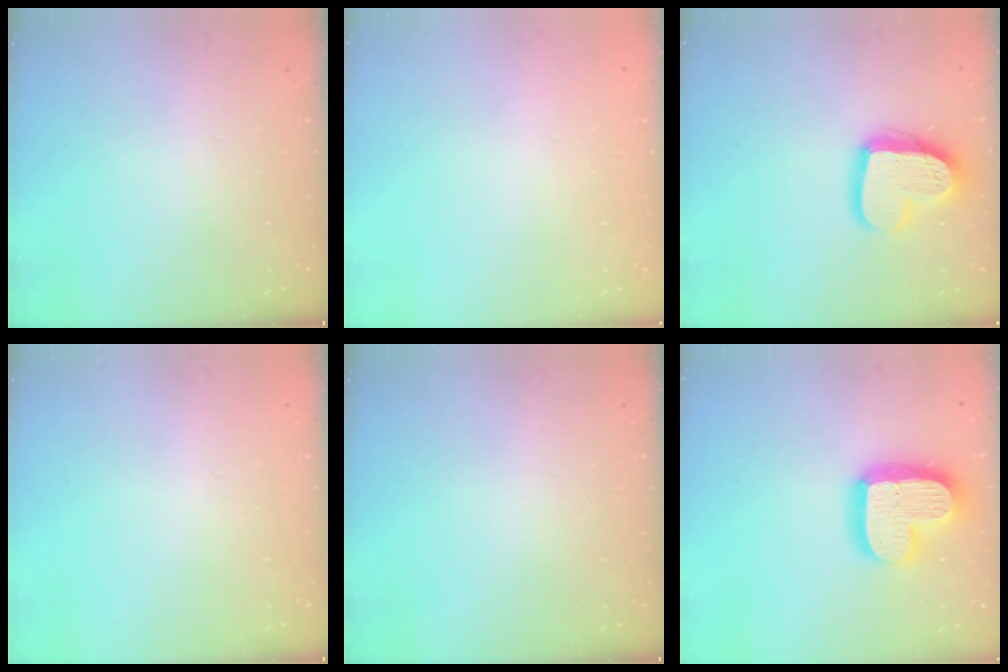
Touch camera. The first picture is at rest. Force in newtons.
{"total": 0.7, "press": 0.6, "slide": 0.3}
{"total": 15.9, "press": 15.8, "slide": 1.4}
{"total": 0.0}
{"total": 0.0}
{"total": 19.2, "press": 19.1, "slide": 1.4}